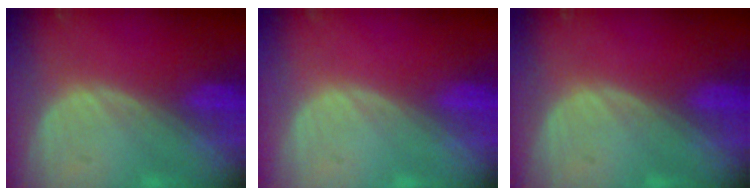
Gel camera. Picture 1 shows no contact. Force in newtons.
{"total": 0.0}
{"total": 0.0}